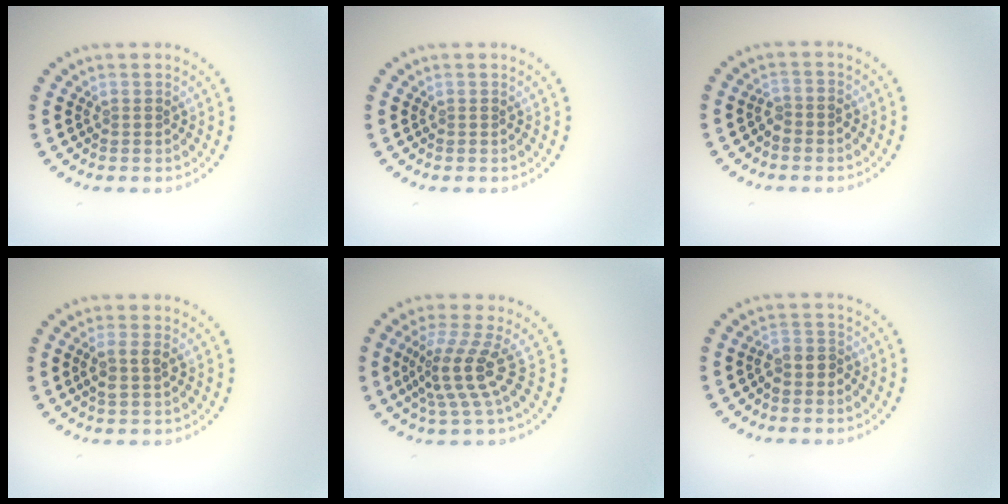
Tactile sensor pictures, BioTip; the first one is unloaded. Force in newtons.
{"total": 0.0}
{"total": 1.3, "press": 1.1, "slide": 0.6}
{"total": 1.8, "press": 1.7, "slide": 0.8}
{"total": 4.0, "press": 2.8, "slide": 2.8}
{"total": 1.9, "press": 1.6, "slide": 1.1}